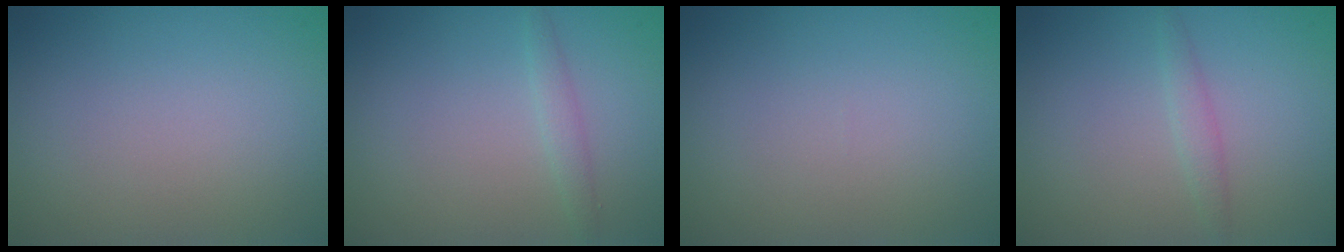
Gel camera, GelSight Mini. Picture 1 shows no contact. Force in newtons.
{"total": 1.1, "press": 1.1, "slide": 0.0}
{"total": 0.0}
{"total": 1.1, "press": 1.1, "slide": 0.0}